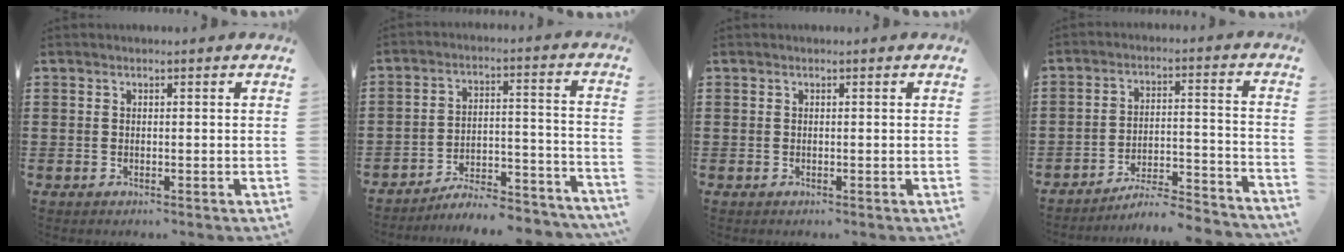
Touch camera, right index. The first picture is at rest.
{"total": 6.5, "force": [-6.2, 0.8, 1.8], "torque": [-0.025, 0.010, -0.121]}
{"total": 0.0}
{"total": 5.9, "force": [-5.6, 0.3, 2.1], "torque": [-0.032, -0.003, -0.109]}